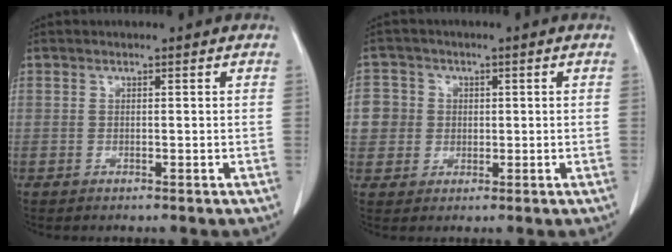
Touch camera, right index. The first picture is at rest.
{"total": 5.9, "force": [0.6, 5.8, 0.8], "torque": [-0.017, 0.018, 0.014]}